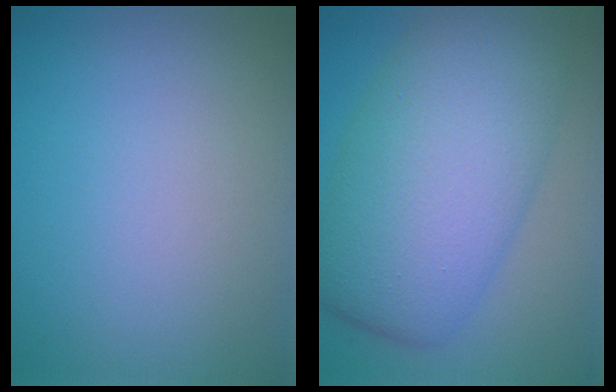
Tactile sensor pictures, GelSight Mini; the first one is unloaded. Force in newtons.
{"total": 10.8, "press": 10.7, "slide": 0.3}